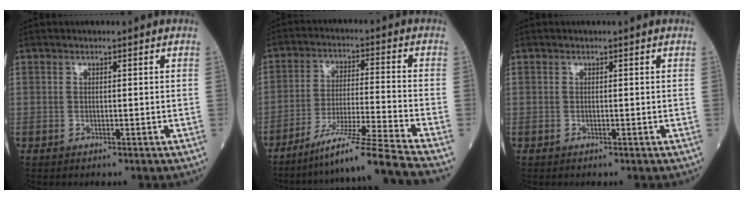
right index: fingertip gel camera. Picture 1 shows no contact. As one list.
[{"total": 15.4, "force": [-13.1, -3.7, 7.3], "torque": [-0.109, -0.017, -0.213]}, {"total": 0.0}]